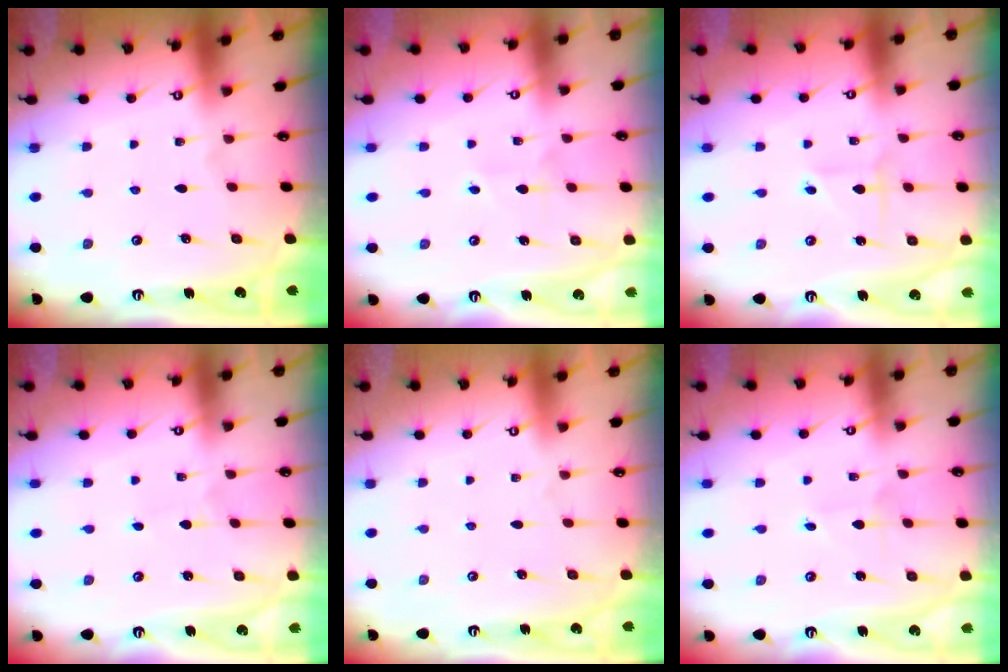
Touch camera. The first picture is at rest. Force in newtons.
{"total": 2.8, "press": 2.7, "slide": 0.4}
{"total": 2.0, "press": 2.0, "slide": 0.1}
{"total": 0.5, "press": 0.5, "slide": 0.1}
{"total": 0.0}
{"total": 1.2, "press": 1.2, "slide": 0.1}